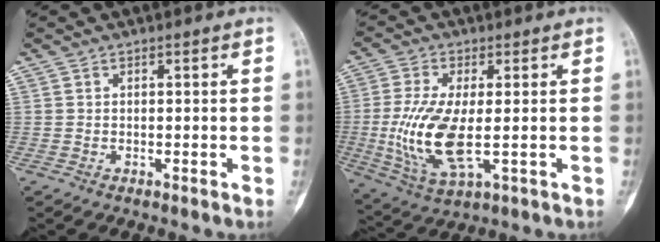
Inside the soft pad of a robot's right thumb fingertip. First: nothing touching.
{"total": 13.1, "force": [-1.4, 5.7, 11.7], "torque": [-0.247, -0.013, -0.018]}